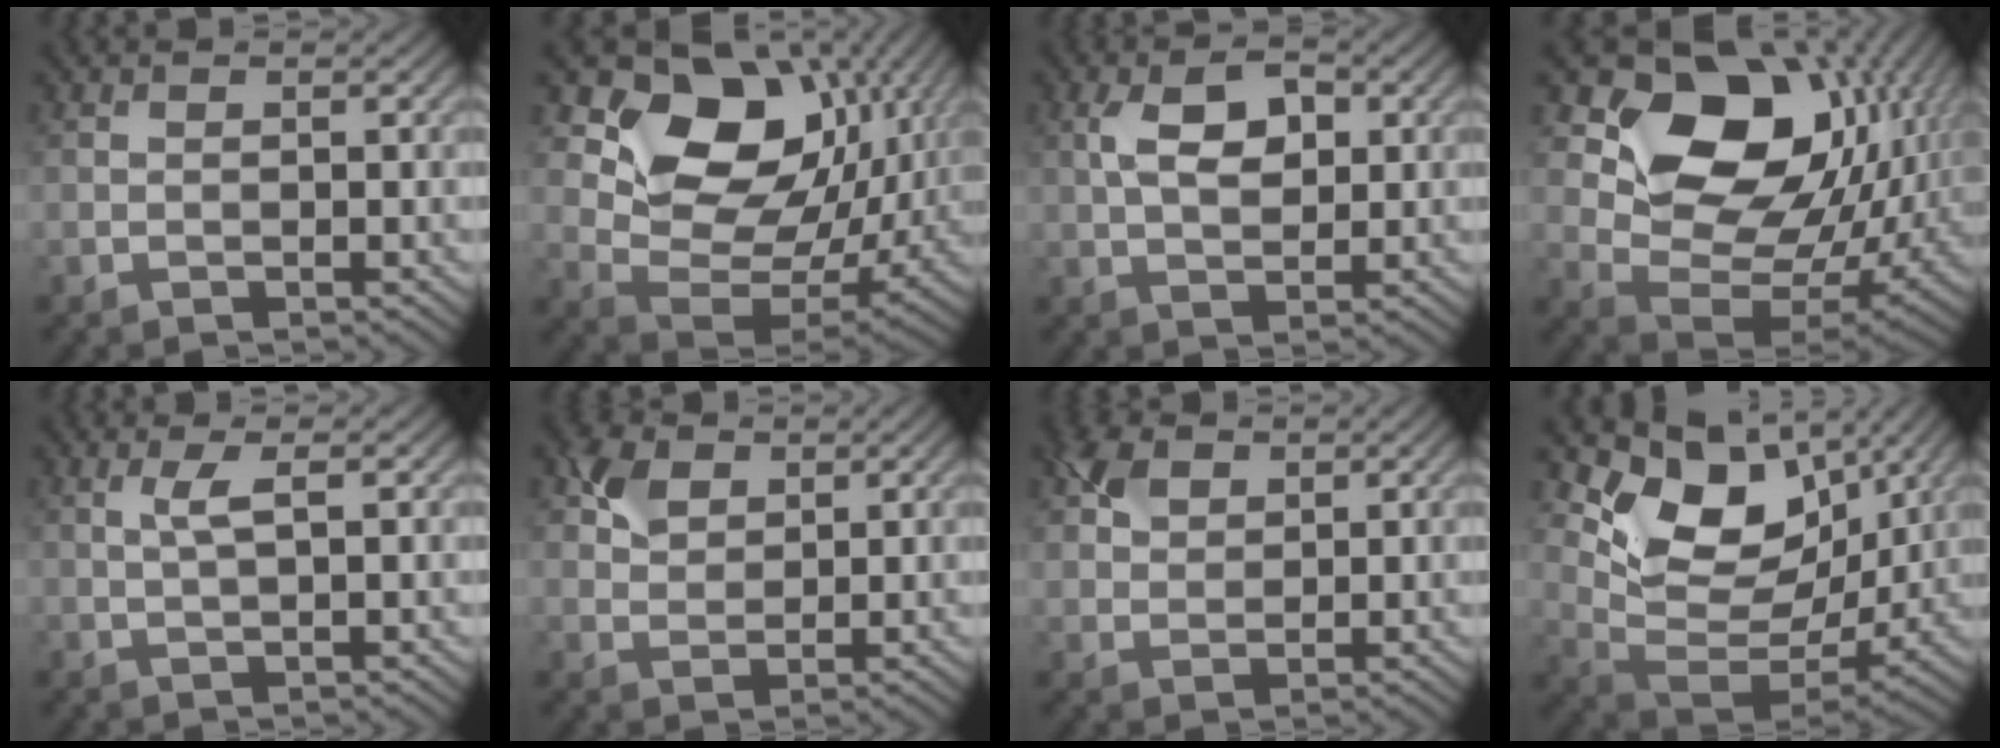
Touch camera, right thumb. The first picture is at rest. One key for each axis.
{"total": 15.0, "fx": 5.9, "fy": 10.6, "fz": 8.8, "tx": -0.145, "ty": 0.001, "tz": 0.108}
{"total": 5.5, "fx": 1.4, "fy": 3.2, "fz": 4.3, "tx": -0.084, "ty": 0.004, "tz": 0.022}
{"total": 16.7, "fx": 5.4, "fy": 12.1, "fz": 10.1, "tx": -0.164, "ty": -0.004, "tz": 0.111}
{"total": 2.1, "fx": 0.6, "fy": 0.3, "fz": 2.0, "tx": -0.045, "ty": 0.005, "tz": 0.012}
{"total": 3.6, "fx": 2.0, "fy": 2.5, "fz": 1.7, "tx": -0.038, "ty": 0.002, "tz": 0.040}
{"total": 4.0, "fx": 2.2, "fy": 2.6, "fz": 1.9, "tx": -0.046, "ty": 0.005, "tz": 0.045}
{"total": 13.5, "fx": 5.4, "fy": 8.6, "fz": 8.9, "tx": -0.157, "ty": -0.009, "tz": 0.107}